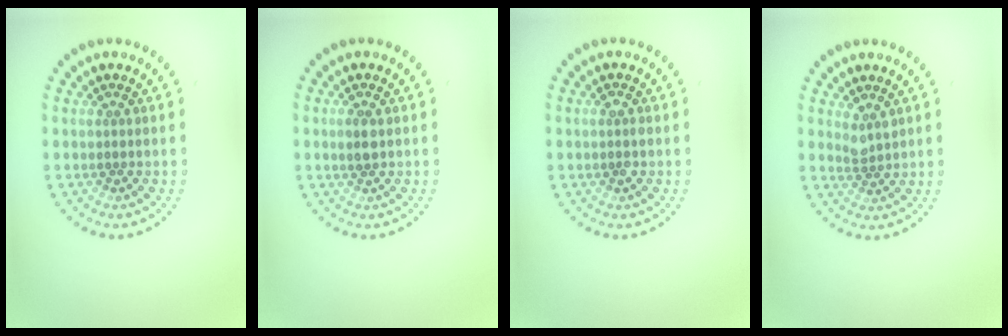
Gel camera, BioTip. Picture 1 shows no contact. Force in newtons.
{"total": 1.3, "press": 1.3, "slide": 0.3}
{"total": 1.1, "press": 1.0, "slide": 0.2}
{"total": 1.5, "press": 1.2, "slide": 0.9}